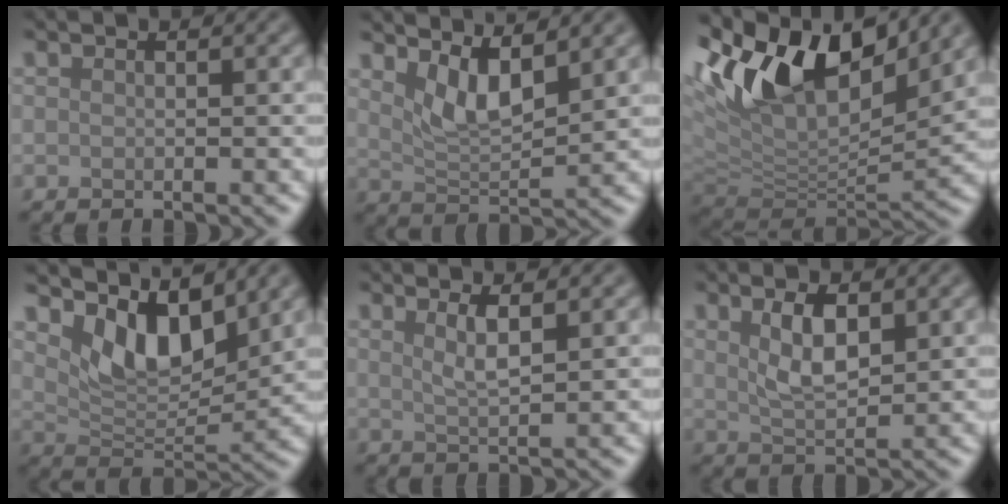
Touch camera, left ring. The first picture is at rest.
{"total": 4.1, "force": [2.5, 1.2, 3.0], "torque": [-0.059, -0.012, 0.049]}
{"total": 12.6, "force": [6.1, 6.1, 9.2], "torque": [-0.174, 0.024, 0.111]}
{"total": 5.7, "force": [3.7, 2.5, 3.5], "torque": [-0.071, -0.015, 0.061]}
{"total": 2.5, "force": [1.1, 0.6, 2.1], "torque": [-0.031, -0.003, 0.019]}
{"total": 3.8, "force": [1.5, 1.5, 3.1], "torque": [-0.066, 0.001, 0.029]}